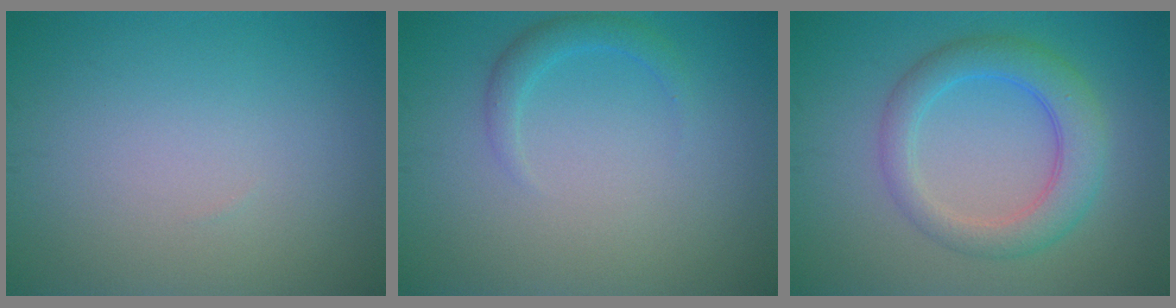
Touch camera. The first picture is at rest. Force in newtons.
{"total": 1.7, "press": 1.7, "slide": 0.2}
{"total": 4.8, "press": 4.8, "slide": 0.1}